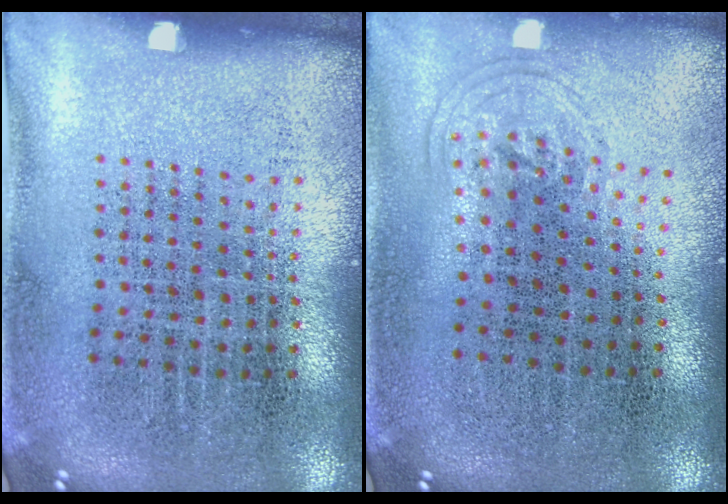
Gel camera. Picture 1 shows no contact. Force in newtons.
{"total": 0.8, "press": 0.6, "slide": 0.6}